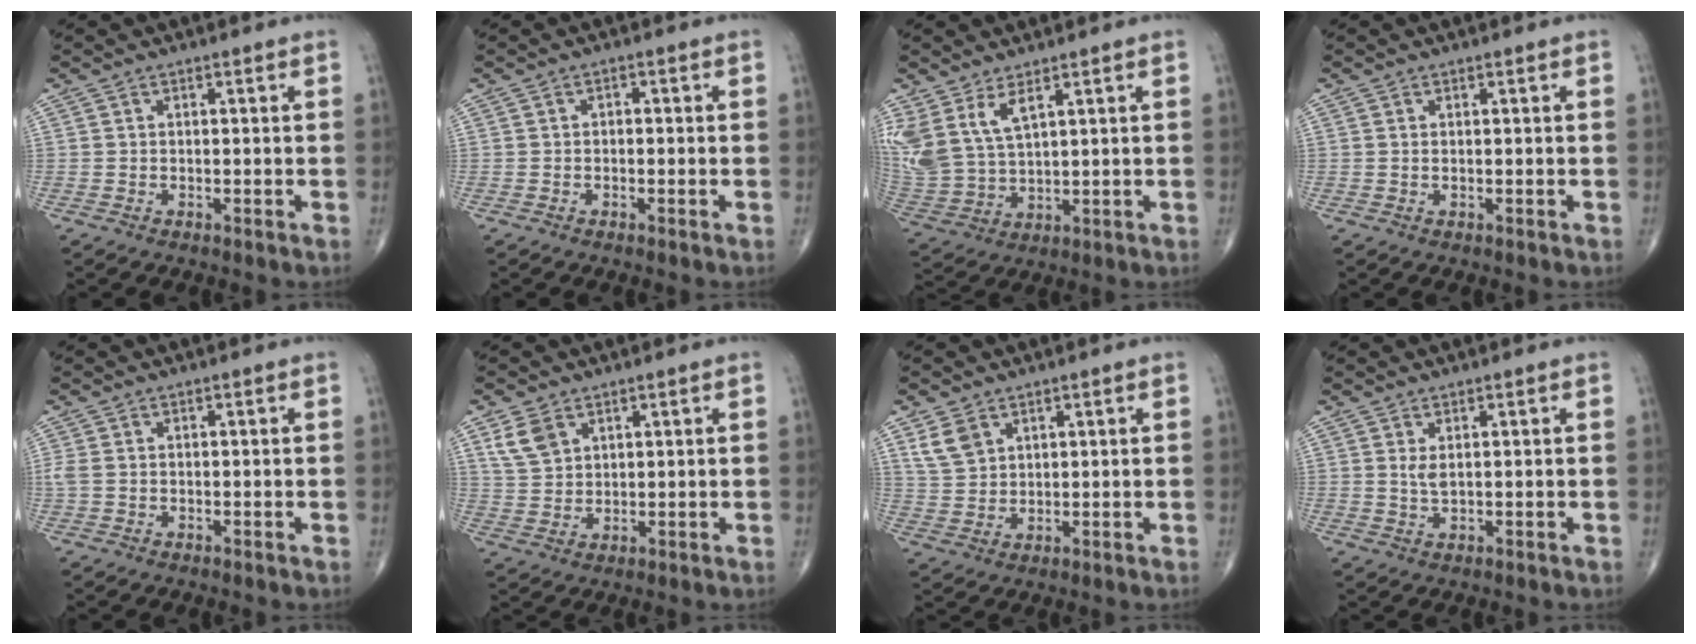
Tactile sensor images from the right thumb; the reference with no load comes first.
{"total": 0.8, "force": [-0.1, 0.6, 0.5], "torque": [-0.002, 0.003, -0.006]}
{"total": 11.4, "force": [5.9, 5.4, 8.1], "torque": [-0.183, -0.025, 0.136]}
{"total": 0.0}
{"total": 1.7, "force": [0.0, 1.1, 1.2], "torque": [-0.045, 0.005, 0.001]}
{"total": 5.7, "force": [3.1, 3.8, 2.9], "torque": [-0.046, -0.010, 0.067]}
{"total": 5.4, "force": [3.0, 3.6, 2.6], "torque": [-0.039, -0.011, 0.067]}
{"total": 1.9, "force": [0.7, 0.7, 1.7], "torque": [-0.033, -0.005, 0.017]}